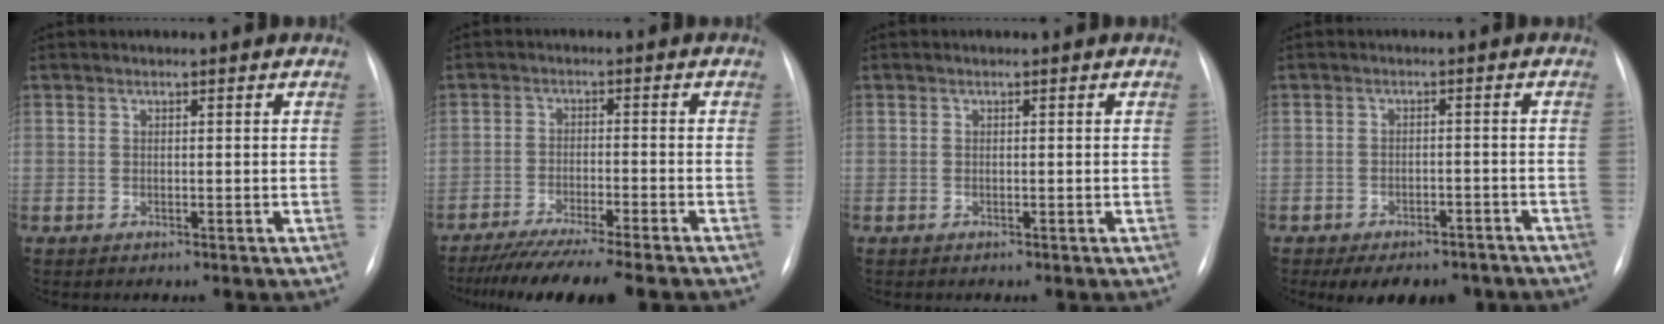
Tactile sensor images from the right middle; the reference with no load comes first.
{"total": 12.5, "force": [-10.7, -0.2, 6.5], "torque": [-0.086, -0.035, -0.167]}
{"total": 0.0}
{"total": 10.7, "force": [-8.3, 5.1, 4.4], "torque": [-0.055, 0.008, -0.102]}